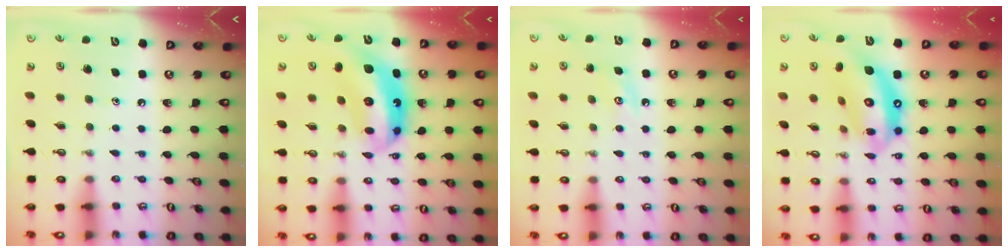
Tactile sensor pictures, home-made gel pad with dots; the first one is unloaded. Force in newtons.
{"total": 13.7, "press": 13.6, "slide": 1.8}
{"total": 5.4, "press": 5.4, "slide": 0.8}
{"total": 17.2, "press": 17.1, "slide": 1.8}